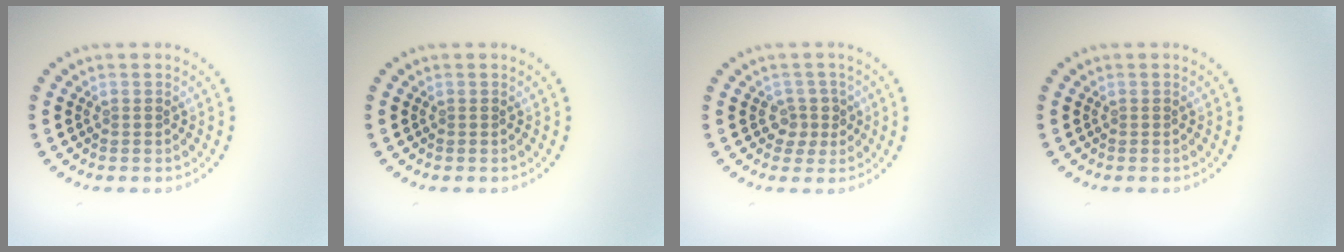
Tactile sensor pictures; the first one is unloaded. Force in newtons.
{"total": 0.0}
{"total": 2.0, "press": 1.6, "slide": 1.2}
{"total": 0.0}